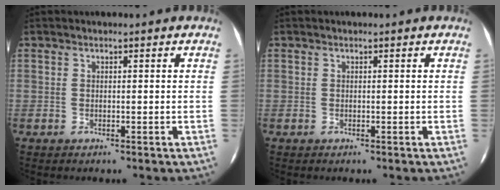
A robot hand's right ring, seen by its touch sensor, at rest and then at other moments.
{"total": 0.0}